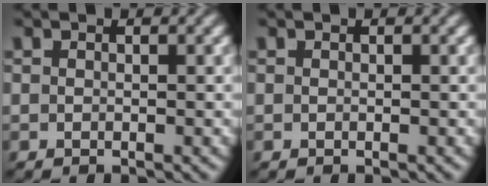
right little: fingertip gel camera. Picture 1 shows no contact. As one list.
[{"total": 0.0}]